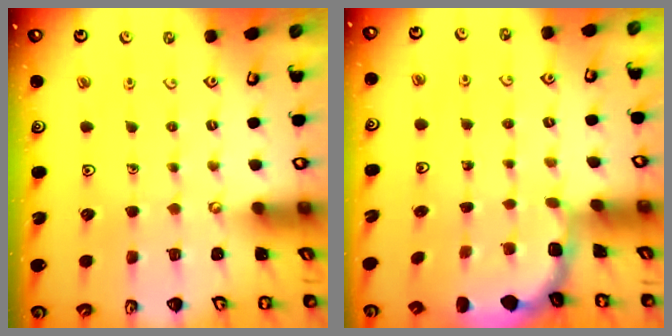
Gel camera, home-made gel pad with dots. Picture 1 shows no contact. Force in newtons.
{"total": 1.8, "press": 1.6, "slide": 0.7}